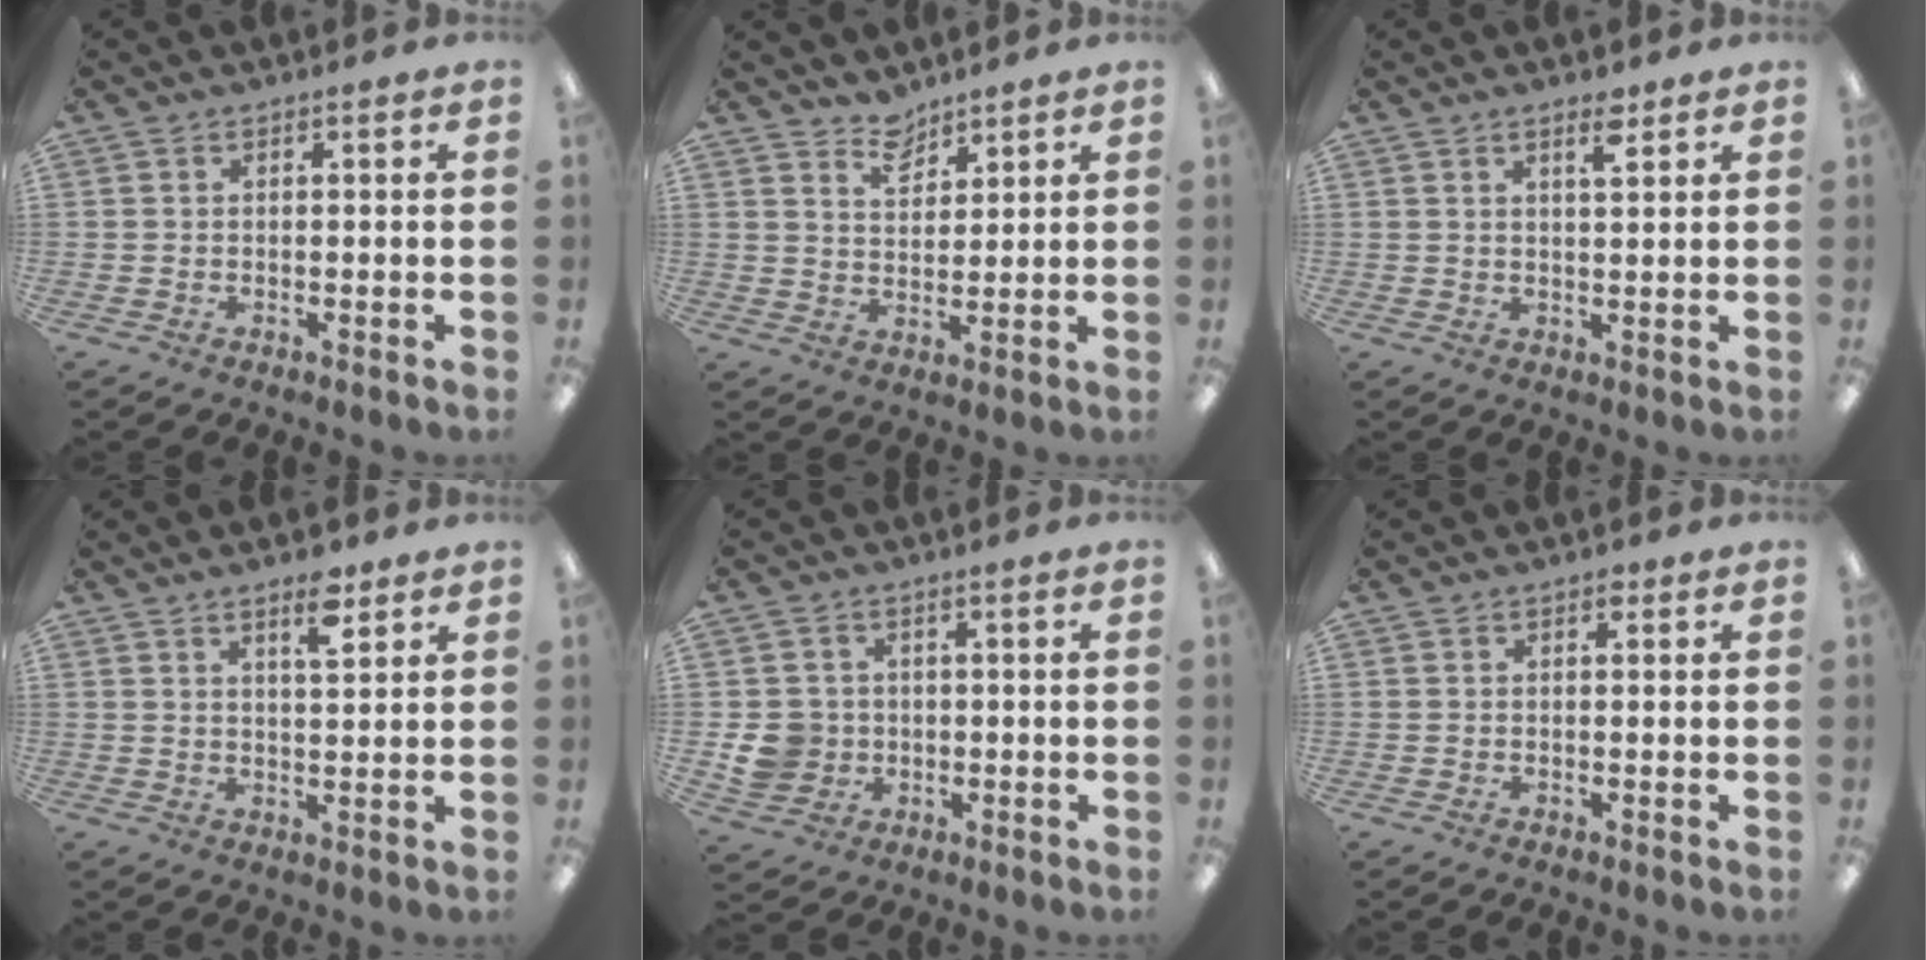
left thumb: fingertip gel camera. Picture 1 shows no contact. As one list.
[{"total": 5.8, "force": [5.0, 2.6, 1.2], "torque": [-0.016, -0.031, 0.093]}, {"total": 4.2, "force": [3.0, 1.2, 2.7], "torque": [-0.038, -0.009, 0.047]}, {"total": 6.8, "force": [4.5, 2.4, 4.5], "torque": [-0.060, -0.021, 0.072]}, {"total": 6.8, "force": [-0.3, 6.5, 2.0], "torque": [-0.044, 0.012, -0.002]}, {"total": 1.1, "force": [0.6, 0.6, 0.6], "torque": [-0.006, 0.001, 0.009]}]